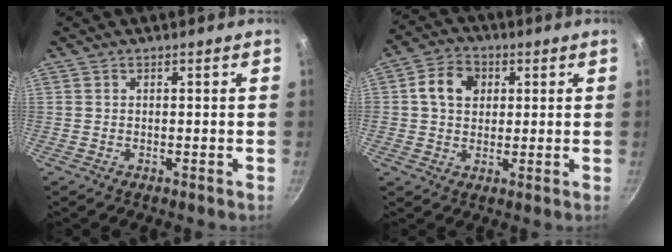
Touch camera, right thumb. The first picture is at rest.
{"total": 7.5, "force": [1.8, 6.0, 4.2], "torque": [-0.052, 0.007, 0.020]}